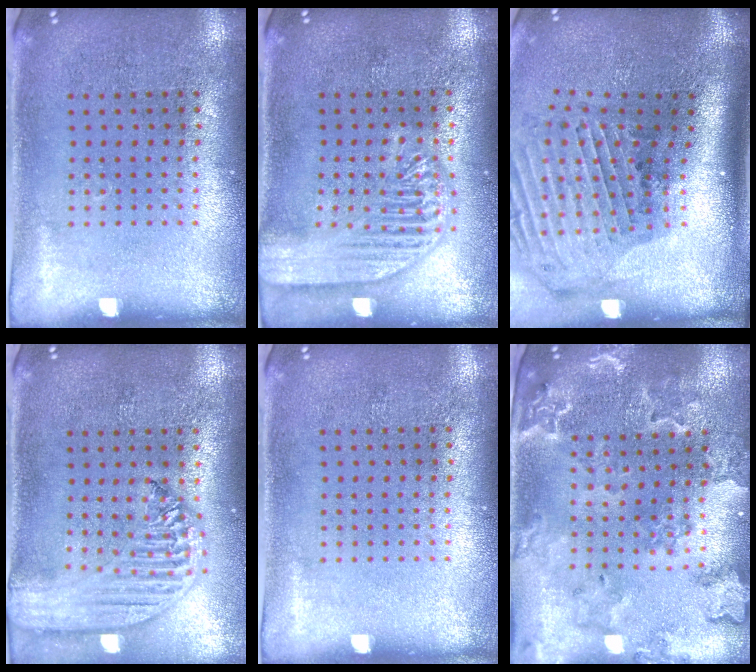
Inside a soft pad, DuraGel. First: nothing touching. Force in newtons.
{"total": 2.4, "press": 2.4, "slide": 0.3}
{"total": 3.0, "press": 2.2, "slide": 2.0}
{"total": 2.5, "press": 2.1, "slide": 1.3}
{"total": 0.0}
{"total": 1.8, "press": 1.8, "slide": 0.3}